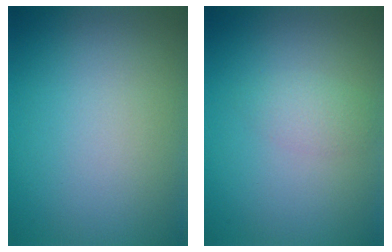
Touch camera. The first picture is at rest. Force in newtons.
{"total": 1.5, "press": 1.5, "slide": 0.0}